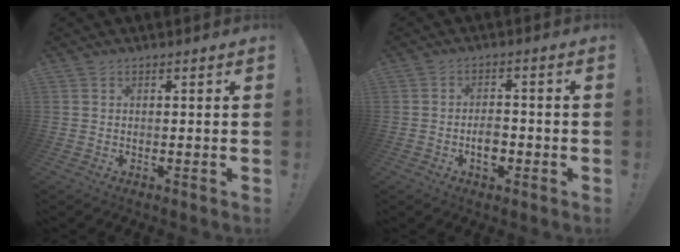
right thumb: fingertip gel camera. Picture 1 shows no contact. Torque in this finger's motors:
{"motor_torque": [0.88, 0.61, 0.37, -0.43, 0.00]}